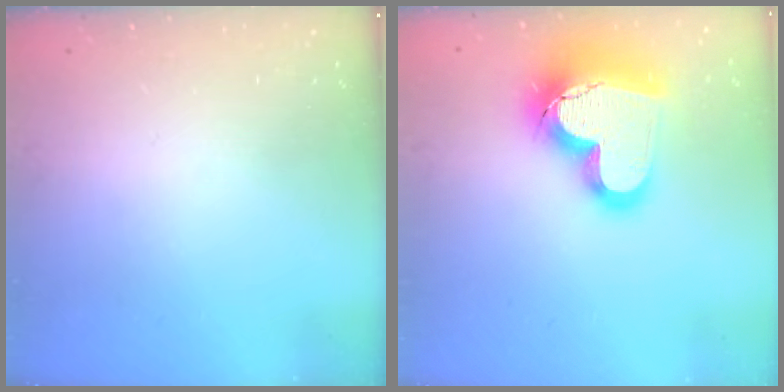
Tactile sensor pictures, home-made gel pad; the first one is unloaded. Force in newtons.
{"total": 21.8, "press": 21.7, "slide": 1.8}